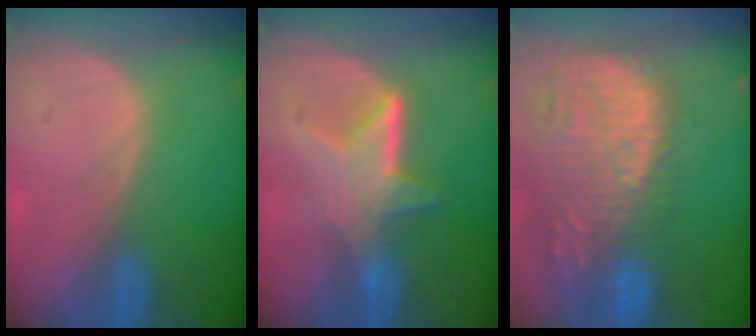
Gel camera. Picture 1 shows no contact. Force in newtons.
{"total": 6.7, "press": 6.1, "slide": 2.8}
{"total": 15.3, "press": 13.0, "slide": 8.1}